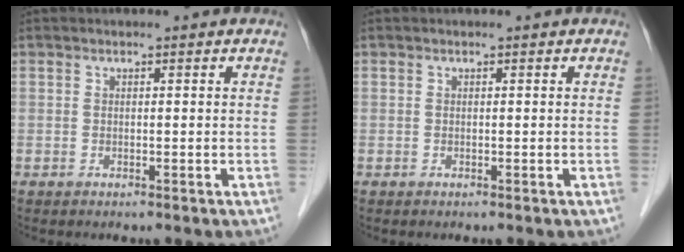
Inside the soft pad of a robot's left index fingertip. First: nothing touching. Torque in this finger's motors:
{"motor_torque": [0.00, 0.00, 0.00, 0.00]}